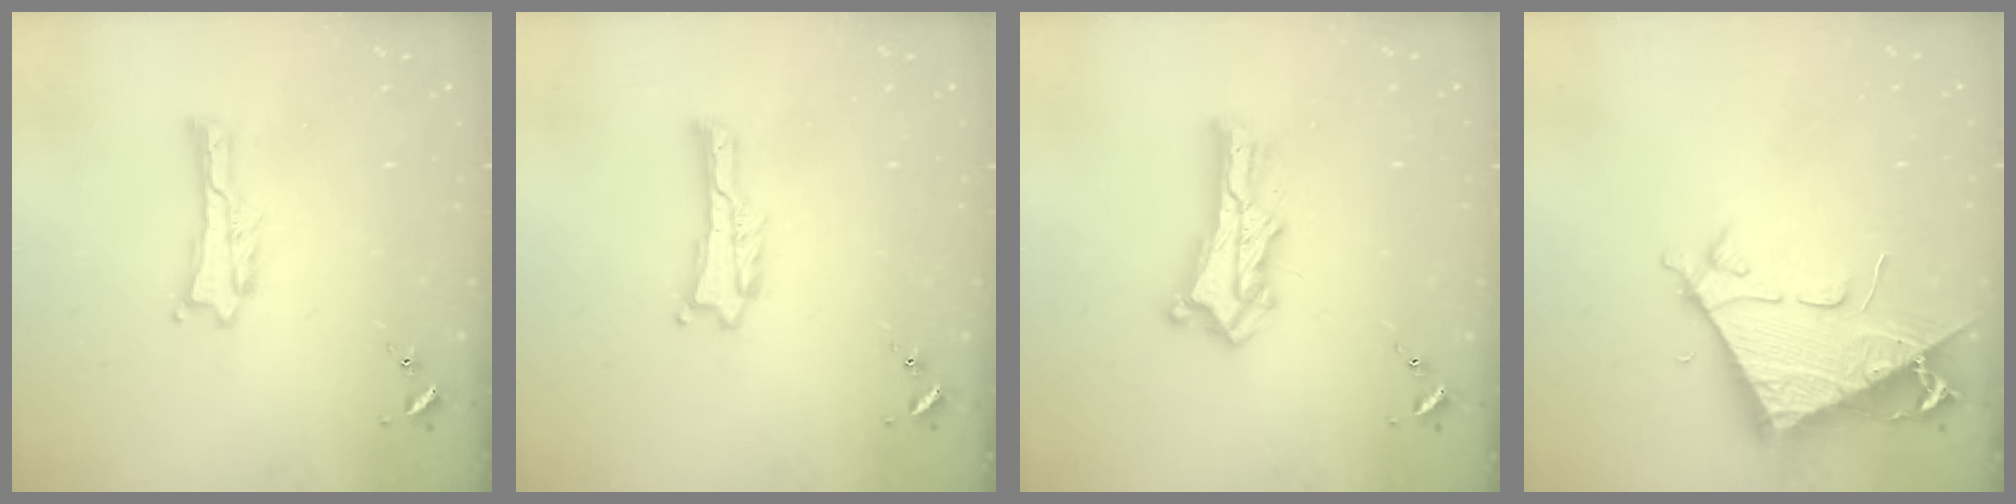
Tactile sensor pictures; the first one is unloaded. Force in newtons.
{"total": 0.0}
{"total": 7.2, "press": 7.1, "slide": 0.6}
{"total": 7.6, "press": 7.5, "slide": 0.9}